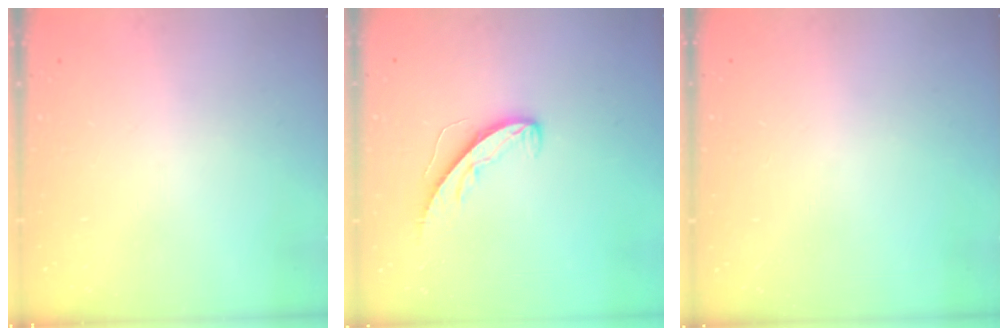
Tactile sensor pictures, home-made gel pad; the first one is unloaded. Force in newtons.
{"total": 6.8, "press": 6.8, "slide": 0.5}
{"total": 0.0}